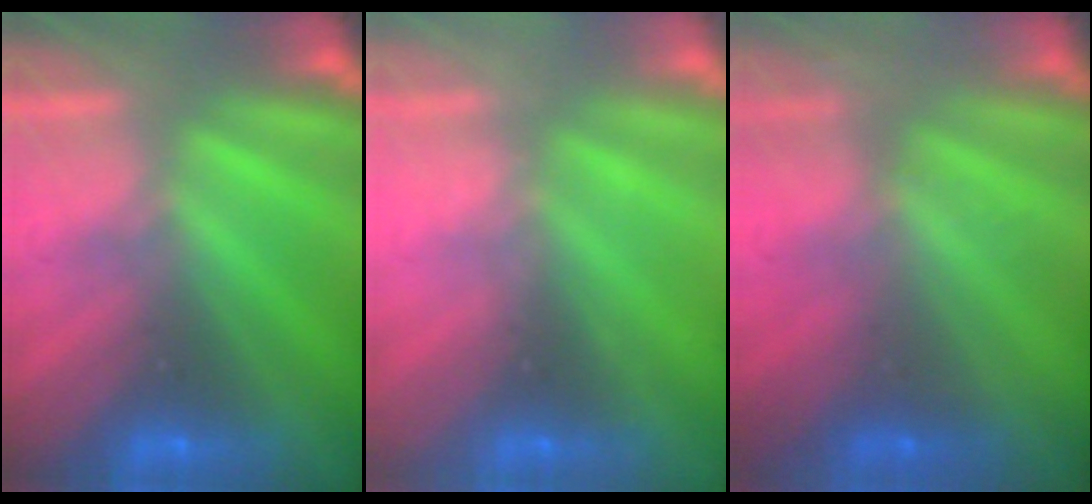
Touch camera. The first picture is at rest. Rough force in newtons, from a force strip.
{"total": 1.9}
{"total": 2.3}